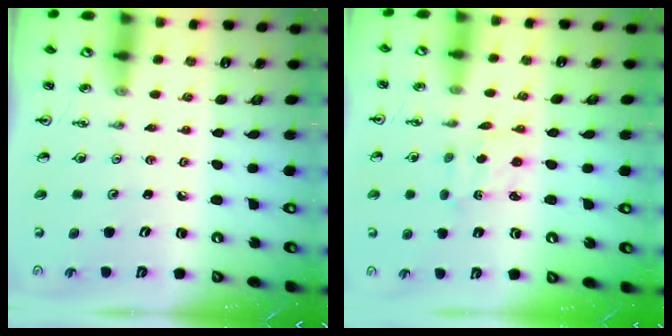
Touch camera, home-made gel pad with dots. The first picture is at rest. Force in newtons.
{"total": 2.3, "press": 2.1, "slide": 0.8}